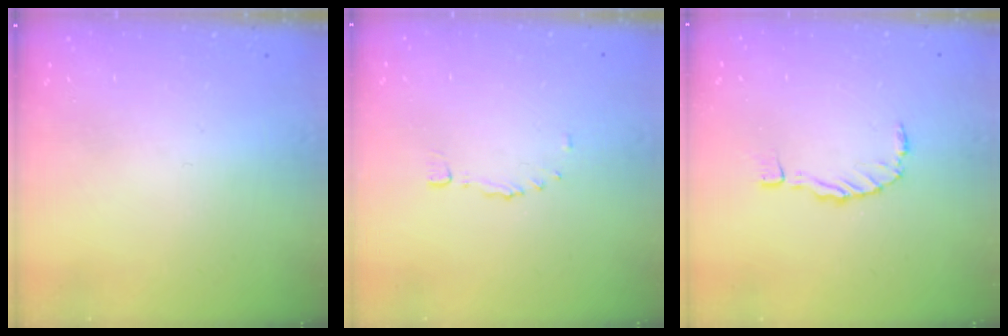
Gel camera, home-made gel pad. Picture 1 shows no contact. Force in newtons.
{"total": 1.7, "press": 1.5, "slide": 0.7}
{"total": 0.0}